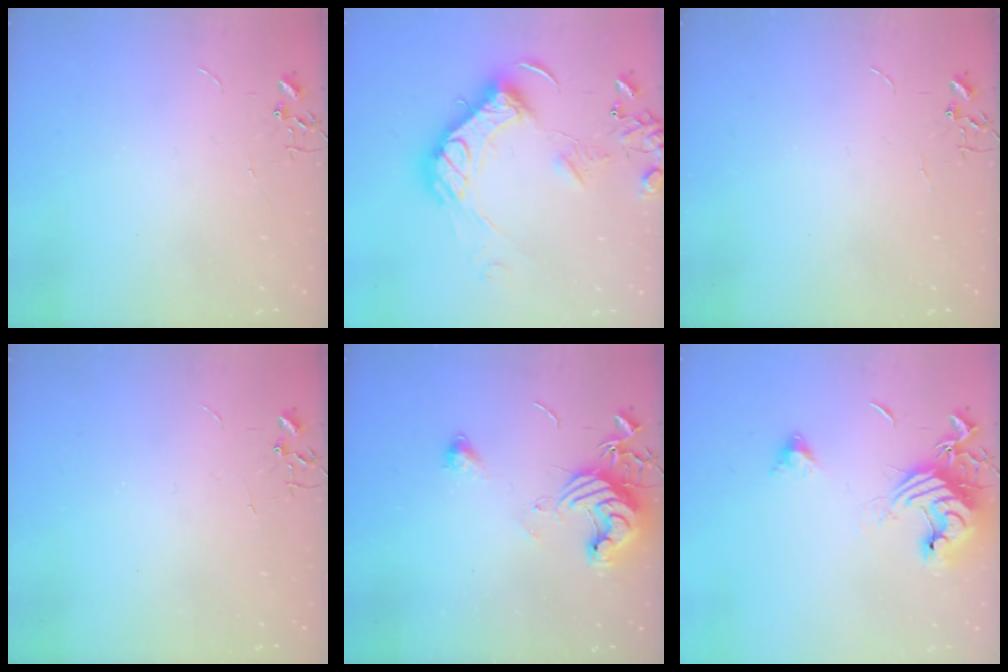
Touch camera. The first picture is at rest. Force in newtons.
{"total": 18.6, "press": 18.5, "slide": 1.9}
{"total": 0.0}
{"total": 0.0}
{"total": 12.2, "press": 12.1, "slide": 1.6}
{"total": 15.1, "press": 15.0, "slide": 2.0}